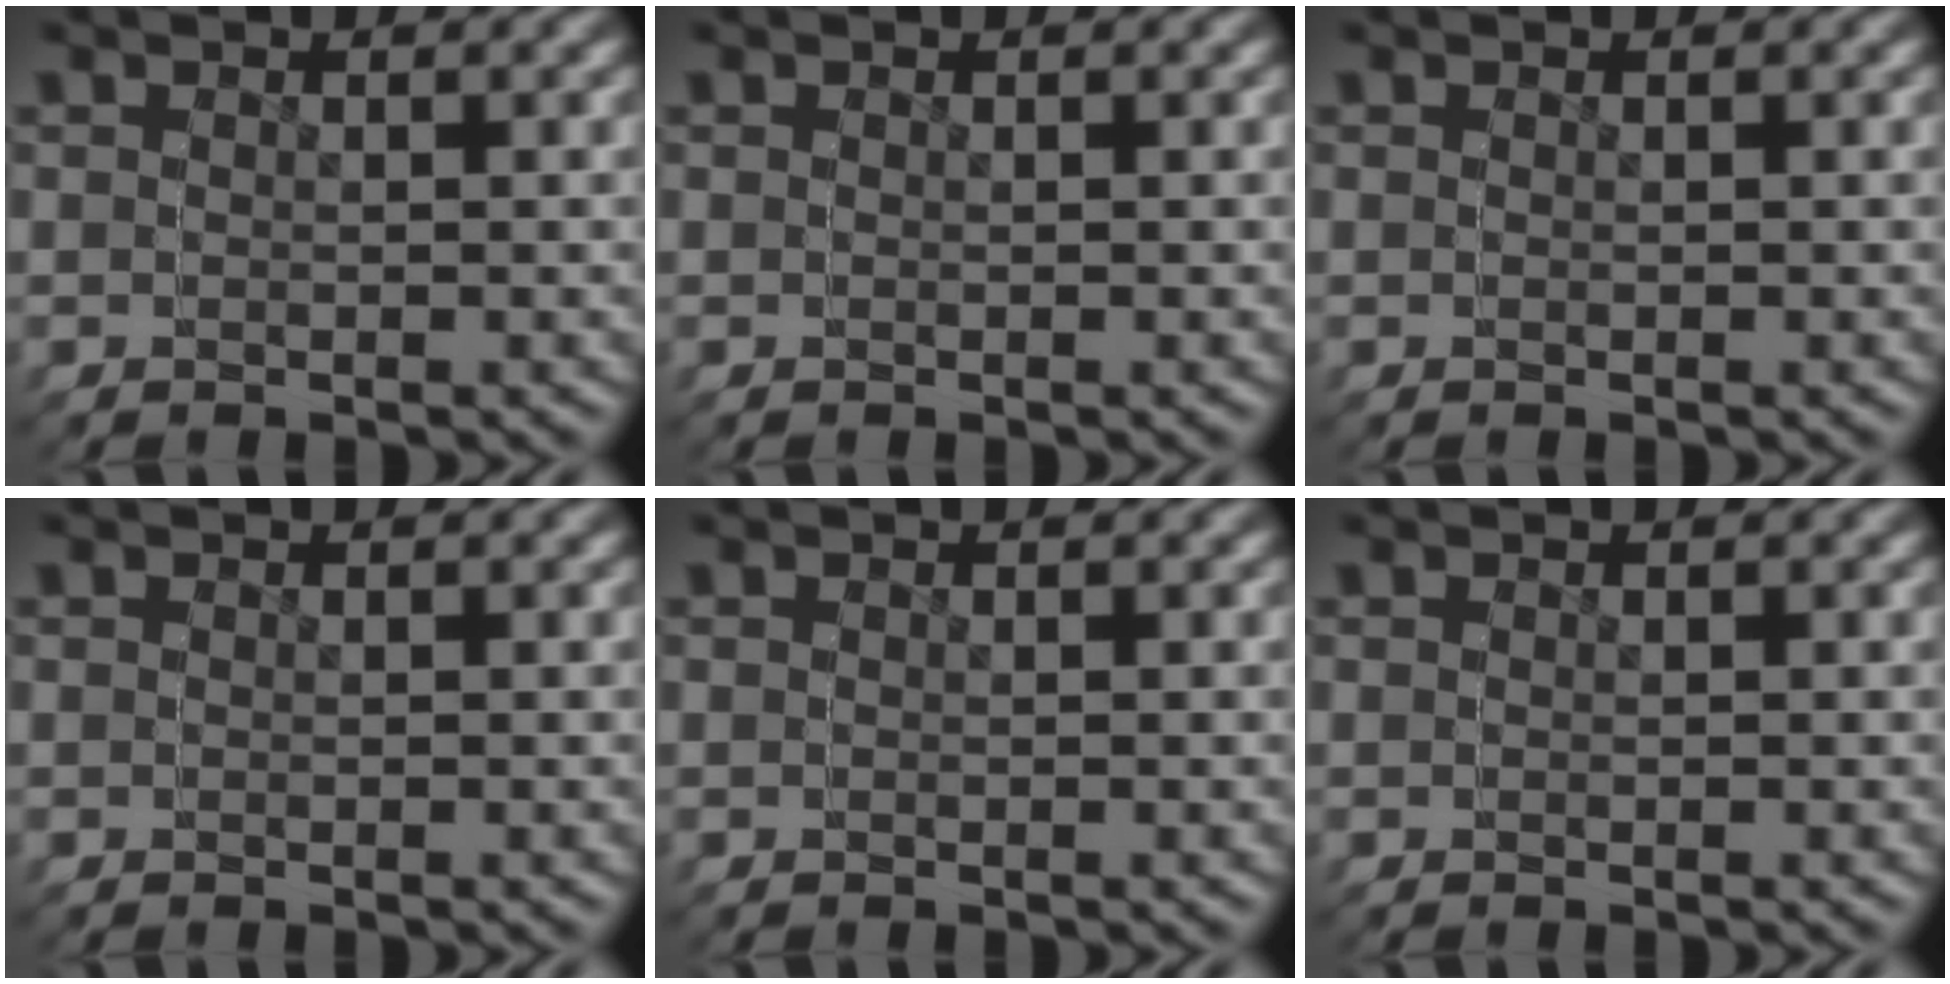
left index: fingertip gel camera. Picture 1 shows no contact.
{"total": 0.0}
{"total": 0.0}
{"total": 0.0}
{"total": 0.0}
{"total": 0.0}